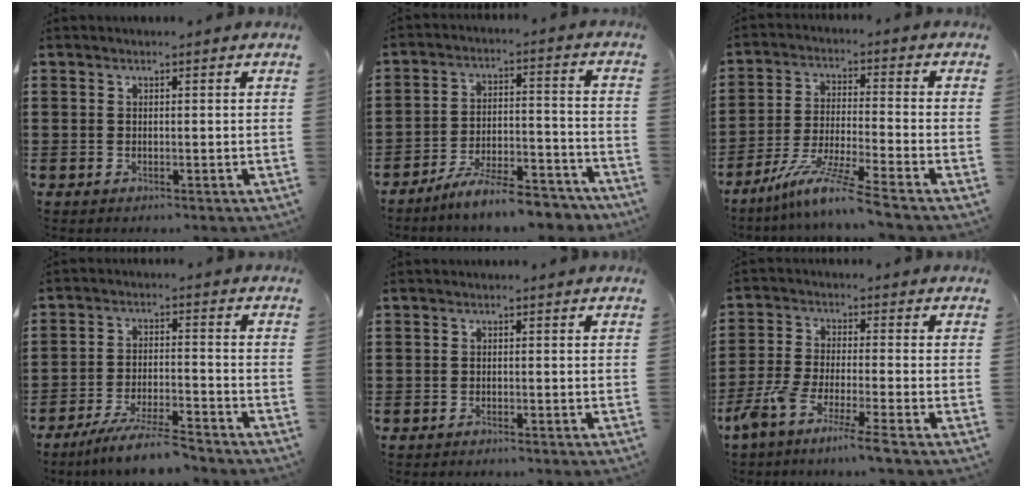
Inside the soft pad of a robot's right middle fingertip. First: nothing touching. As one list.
[{"total": 8.9, "force": [-8.0, 0.6, 3.9], "torque": [-0.062, 0.014, -0.149]}, {"total": 8.7, "force": [-6.9, -0.6, 5.3], "torque": [-0.110, -0.018, -0.137]}, {"total": 6.6, "force": [-5.9, 0.0, 3.0], "torque": [-0.066, -0.013, -0.111]}, {"total": 0.7, "force": [-0.7, -0.1, 0.1], "torque": [-0.006, -0.002, -0.014]}, {"total": 6.9, "force": [-5.8, -0.5, 3.7], "torque": [-0.091, -0.021, -0.117]}]